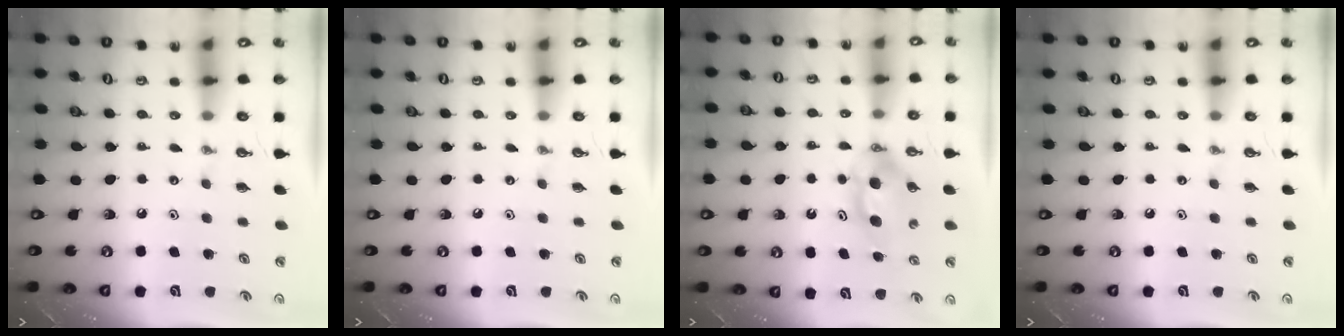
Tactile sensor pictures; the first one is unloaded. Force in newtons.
{"total": 0.0}
{"total": 7.9, "press": 4.8, "slide": 6.2}
{"total": 0.0}